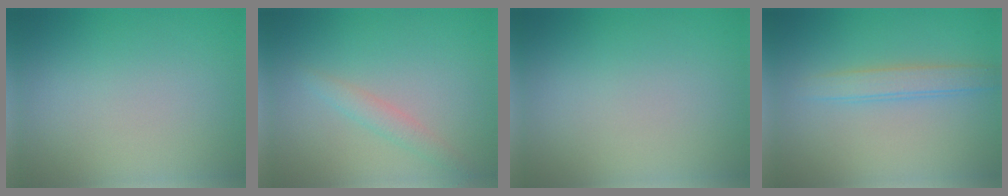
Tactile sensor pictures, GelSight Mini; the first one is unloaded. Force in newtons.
{"total": 1.6, "press": 1.6, "slide": 0.0}
{"total": 0.0}
{"total": 2.2, "press": 2.2, "slide": 0.1}